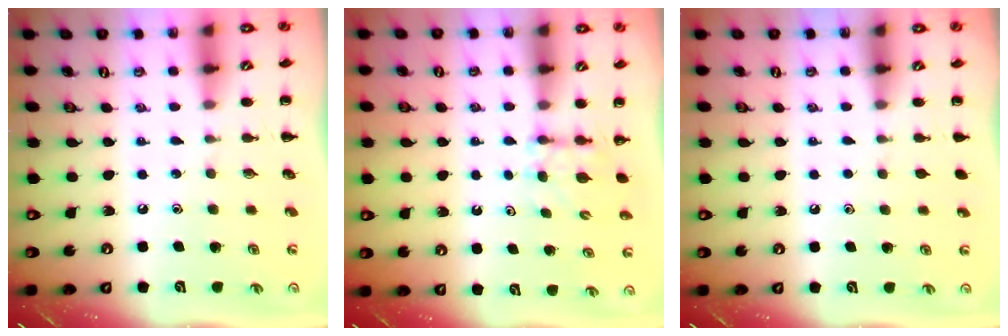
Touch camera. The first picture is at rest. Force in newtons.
{"total": 3.5, "press": 3.3, "slide": 1.2}
{"total": 1.1, "press": 1.1, "slide": 0.2}